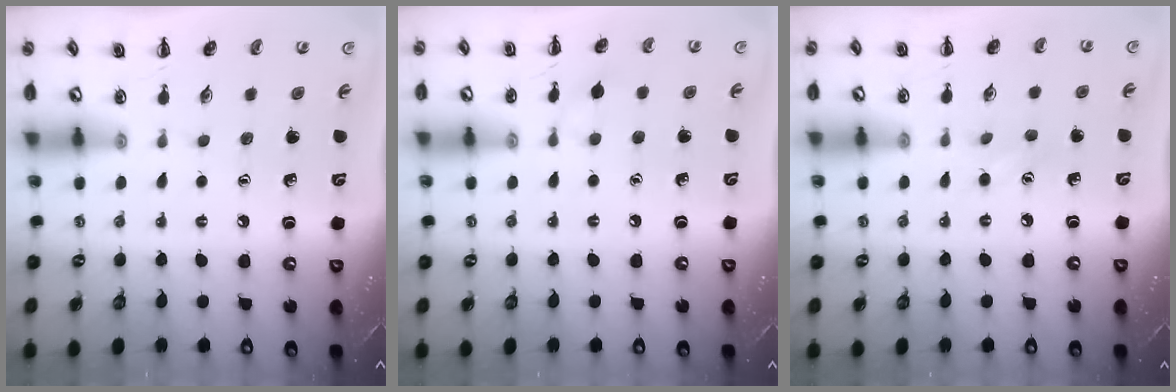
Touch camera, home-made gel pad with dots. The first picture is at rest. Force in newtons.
{"total": 4.1, "press": 3.8, "slide": 1.5}
{"total": 2.0, "press": 1.9, "slide": 0.6}